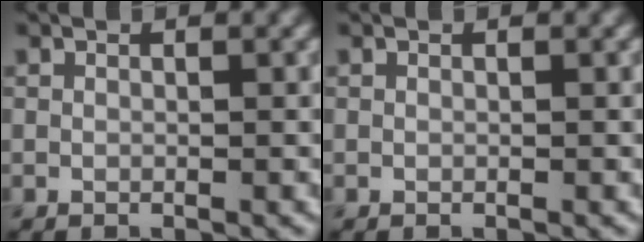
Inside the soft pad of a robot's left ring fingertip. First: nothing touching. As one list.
[{"total": 0.0}]